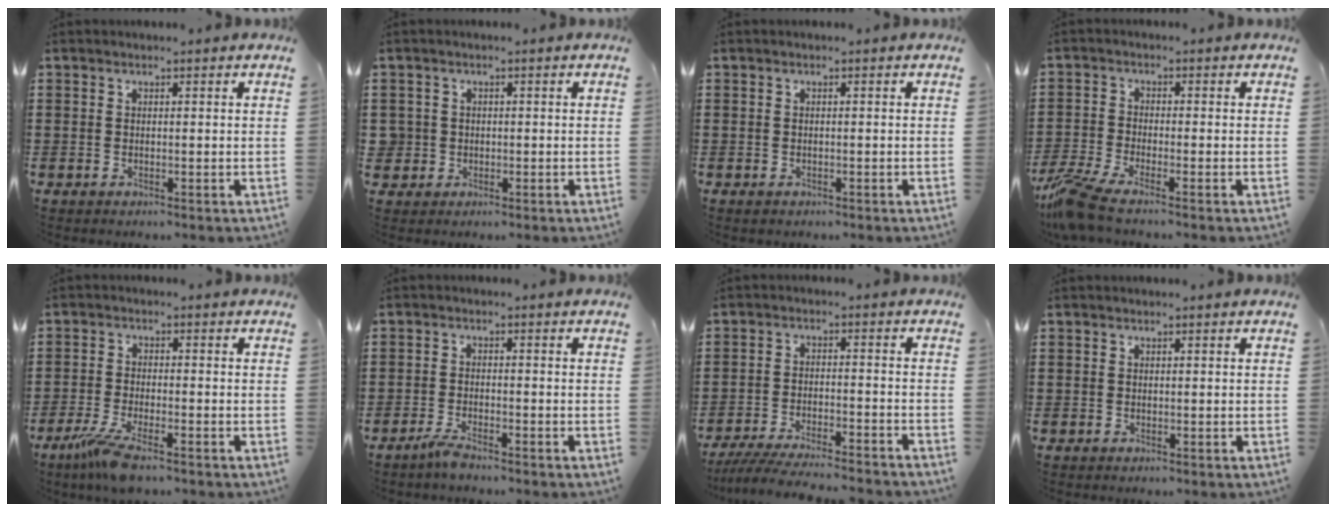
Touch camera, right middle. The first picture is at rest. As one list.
[{"total": 2.3, "force": [-0.3, 2.2, 0.1], "torque": [-0.013, 0.008, -0.011]}, {"total": 0.5, "force": [-0.3, 0.4, 0.0], "torque": [-0.002, 0.003, -0.009]}, {"total": 5.6, "force": [-4.5, 0.9, 3.2], "torque": [-0.095, -0.020, -0.093]}, {"total": 5.9, "force": [-4.3, 1.0, 4.0], "torque": [-0.097, -0.015, -0.085]}, {"total": 2.7, "force": [-2.4, 0.6, 1.0], "torque": [-0.026, 0.006, -0.051]}, {"total": 5.8, "force": [-5.6, 0.2, 1.7], "torque": [-0.039, -0.007, -0.110]}, {"total": 0.8, "force": [-0.4, 0.7, 0.0], "torque": [-0.001, 0.004, -0.010]}]